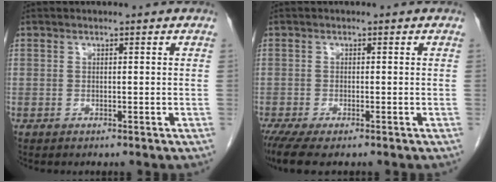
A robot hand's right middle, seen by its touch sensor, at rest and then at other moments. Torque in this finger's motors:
{"motor_torque": [1.02, -0.88, 0.03, 0.05]}